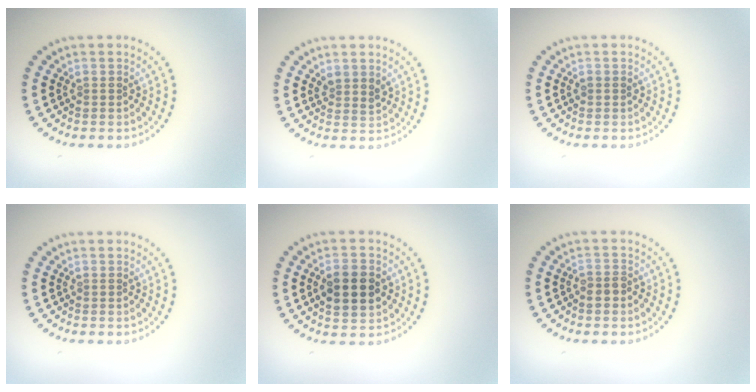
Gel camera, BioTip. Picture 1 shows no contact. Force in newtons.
{"total": 1.5, "press": 1.2, "slide": 0.8}
{"total": 0.6, "press": 0.6, "slide": 0.2}
{"total": 0.0}
{"total": 4.3, "press": 4.3, "slide": 0.2}
{"total": 1.6, "press": 1.4, "slide": 0.8}